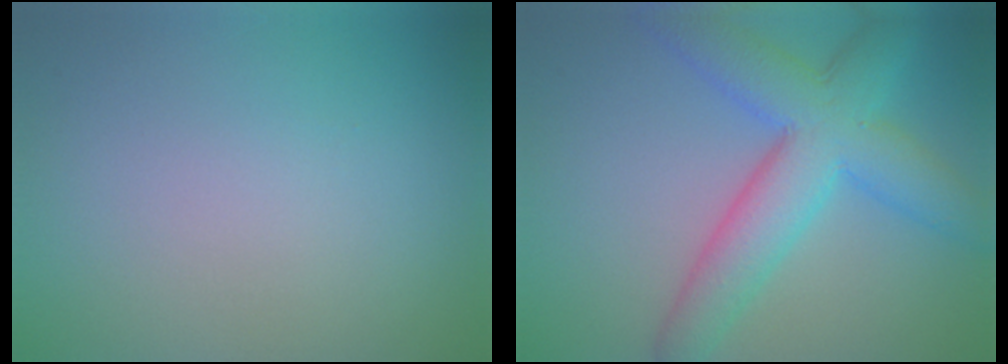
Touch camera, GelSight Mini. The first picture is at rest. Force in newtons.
{"total": 7.9, "press": 7.9, "slide": 0.1}